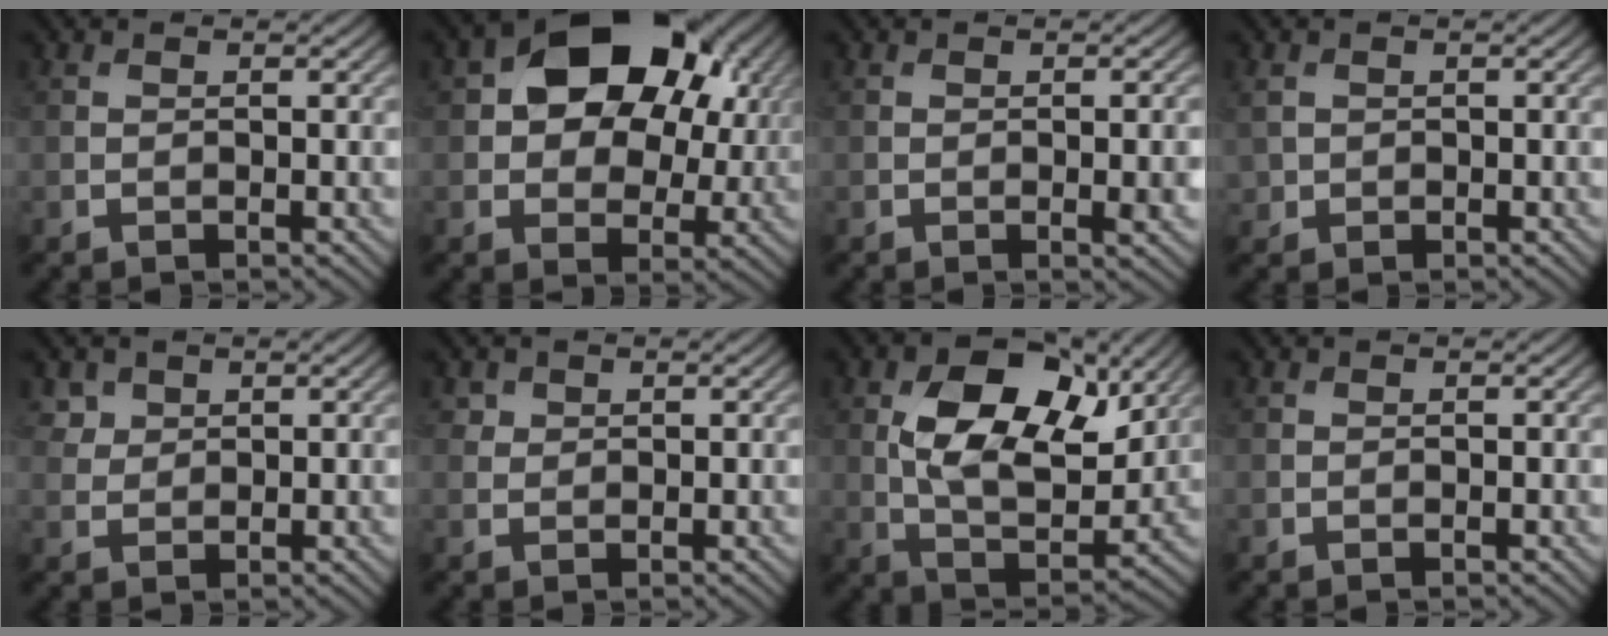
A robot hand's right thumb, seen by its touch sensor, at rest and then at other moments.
{"total": 14.8, "force": [4.5, 10.2, 9.8], "torque": [-0.152, 0.014, 0.068]}
{"total": 2.8, "force": [-0.4, 0.7, 2.7], "torque": [-0.037, -0.003, -0.004]}
{"total": 2.0, "force": [0.5, 1.7, 0.8], "torque": [-0.023, -0.003, 0.009]}
{"total": 2.2, "force": [1.4, 1.7, 0.5], "torque": [-0.016, -0.010, 0.034]}
{"total": 1.3, "force": [0.7, 1.1, 0.2], "torque": [0.001, -0.003, 0.013]}
{"total": 13.1, "force": [3.9, 7.5, 10.0], "torque": [-0.177, -0.007, 0.070]}
{"total": 0.0}